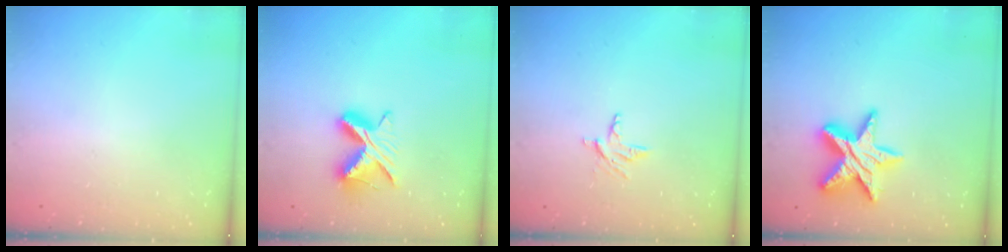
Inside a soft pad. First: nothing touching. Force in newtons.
{"total": 9.0, "press": 9.0, "slide": 0.4}
{"total": 3.6, "press": 3.6, "slide": 0.4}
{"total": 15.0, "press": 14.9, "slide": 1.3}